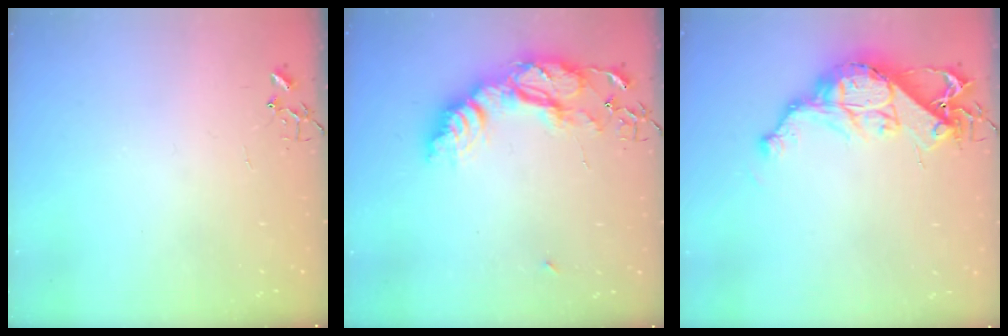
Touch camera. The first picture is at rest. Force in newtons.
{"total": 20.7, "press": 20.6, "slide": 1.8}
{"total": 14.9, "press": 14.8, "slide": 1.0}